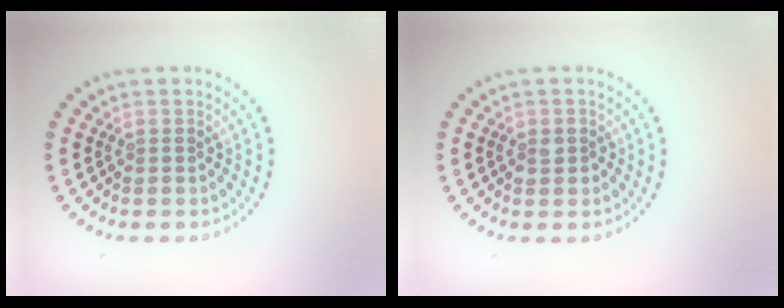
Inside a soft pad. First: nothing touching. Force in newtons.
{"total": 1.4, "press": 1.3, "slide": 0.4}